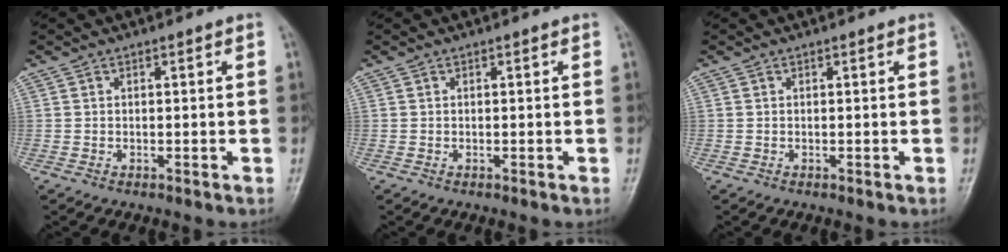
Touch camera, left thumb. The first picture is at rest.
{"total": 0.0}
{"total": 0.0}